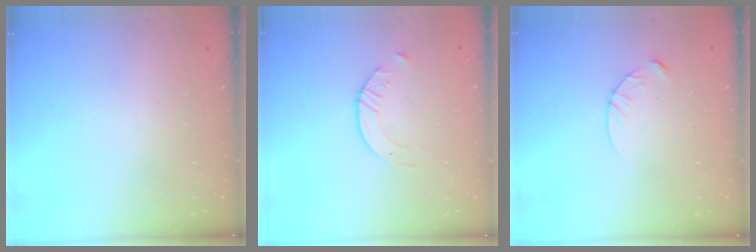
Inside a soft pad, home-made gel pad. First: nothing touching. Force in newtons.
{"total": 3.5, "press": 3.5, "slide": 0.4}
{"total": 4.6, "press": 4.5, "slide": 0.5}